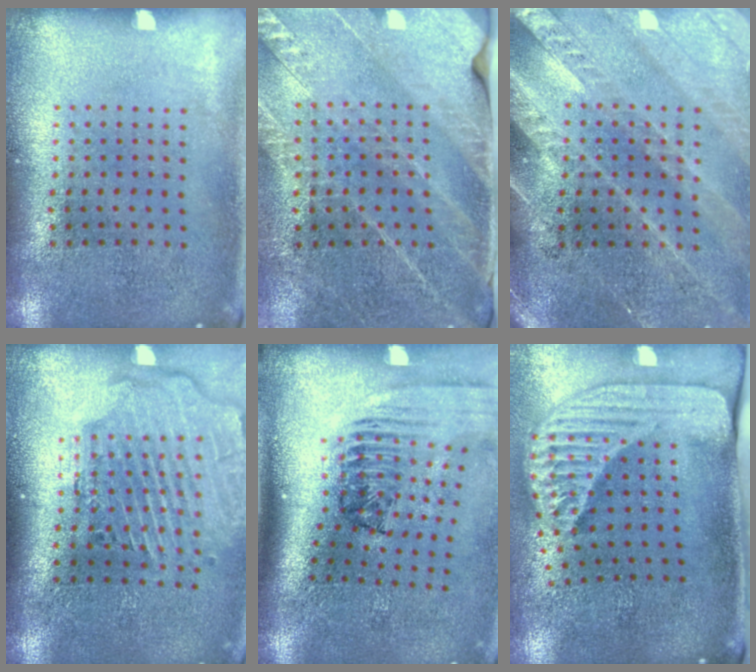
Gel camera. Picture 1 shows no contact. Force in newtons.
{"total": 2.6, "press": 2.5, "slide": 0.4}
{"total": 3.0, "press": 2.6, "slide": 1.4}
{"total": 2.8, "press": 2.3, "slide": 1.6}
{"total": 2.5, "press": 1.7, "slide": 1.8}
{"total": 2.4, "press": 1.7, "slide": 1.7}